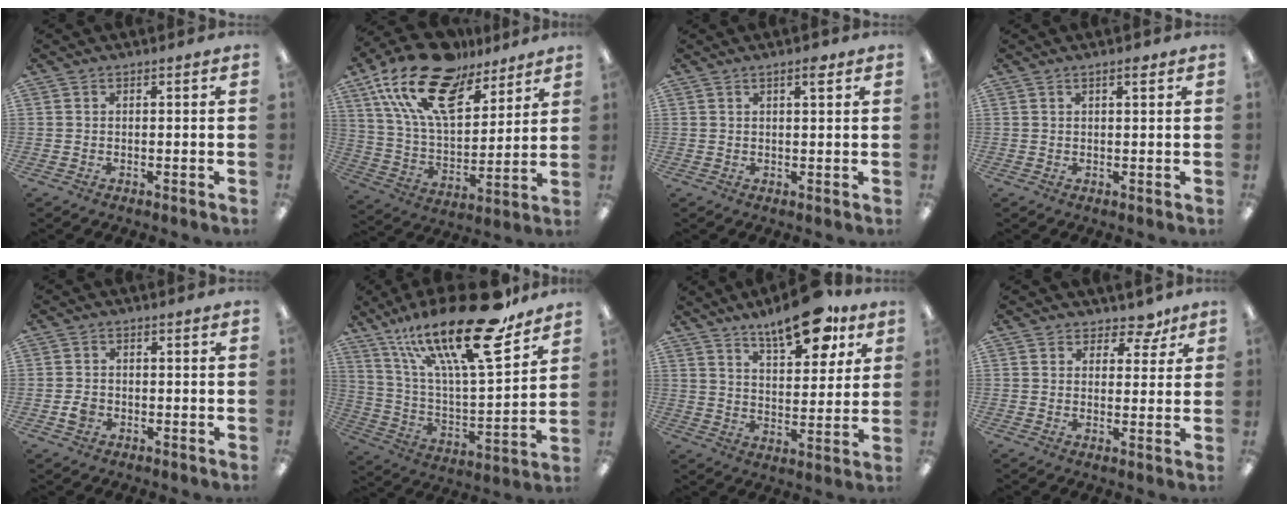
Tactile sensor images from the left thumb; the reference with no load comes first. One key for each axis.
{"total": 21.9, "fx": 14.5, "fy": 10.0, "fz": 13.0, "tx": -0.259, "ty": -0.084, "tz": 0.257}
{"total": 2.2, "fx": 1.6, "fy": 0.5, "fz": 1.5, "tx": -0.017, "ty": -0.004, "tz": 0.024}
{"total": 1.4, "fx": 1.1, "fy": 0.3, "fz": 0.8, "tx": -0.009, "ty": -0.003, "tz": 0.018}
{"total": 2.6, "fx": -0.8, "fy": 2.2, "fz": 1.1, "tx": -0.018, "ty": 0.005, "tz": -0.015}
{"total": 27.3, "fx": 18.3, "fy": 7.4, "fz": 18.9, "tx": -0.314, "ty": -0.114, "tz": 0.302}
{"total": 14.4, "fx": 10.6, "fy": 5.3, "fz": 8.2, "tx": -0.106, "ty": -0.059, "tz": 0.177}
{"total": 5.5, "fx": 3.8, "fy": 3.5, "fz": 1.8, "tx": -0.017, "ty": -0.022, "tz": 0.065}